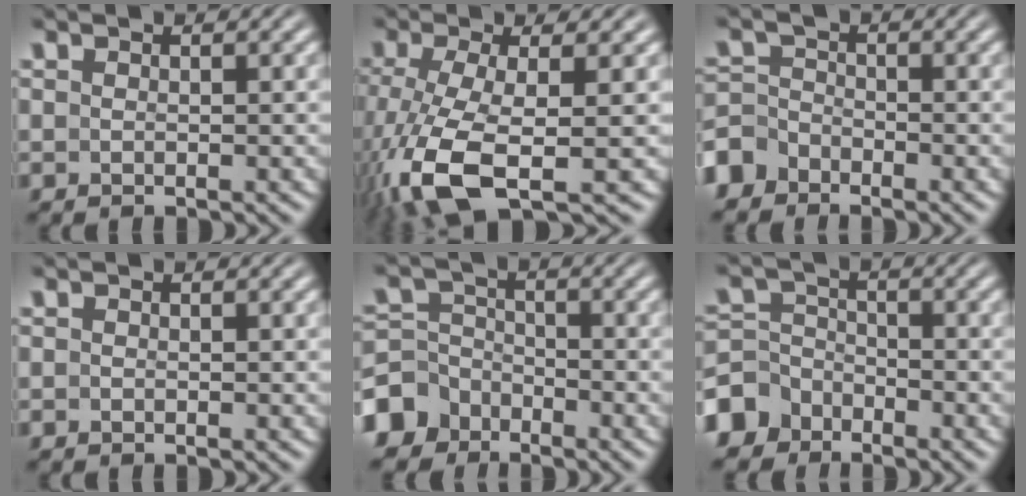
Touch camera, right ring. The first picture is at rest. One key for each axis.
{"total": 7.8, "fx": -2.6, "fy": 3.8, "fz": 6.3, "tx": -0.164, "ty": -0.049, "tz": -0.013}
{"total": 4.1, "fx": -2.9, "fy": 2.8, "fz": 0.9, "tx": -0.024, "ty": -0.026, "tz": -0.041}
{"total": 0.0}
{"total": 6.2, "fx": -3.5, "fy": 4.7, "fz": 1.9, "tx": -0.046, "ty": -0.035, "tz": -0.048}
{"total": 5.7, "fx": -3.4, "fy": 4.2, "fz": 1.6, "tx": -0.044, "ty": -0.034, "tz": -0.045}